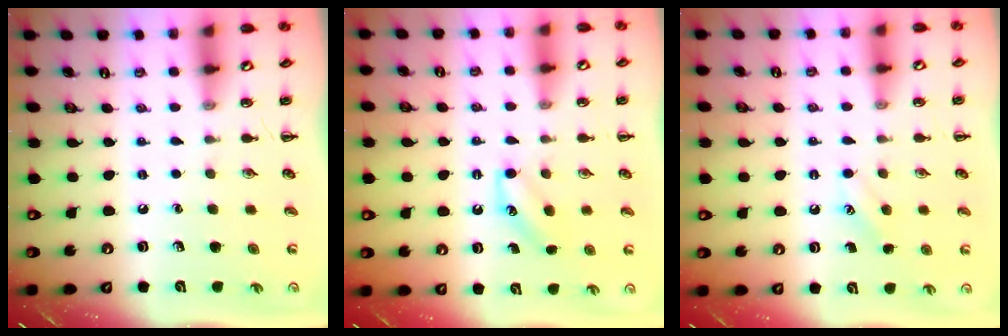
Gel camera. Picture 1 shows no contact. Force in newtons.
{"total": 5.2, "press": 5.1, "slide": 1.3}
{"total": 4.4, "press": 4.3, "slide": 0.9}